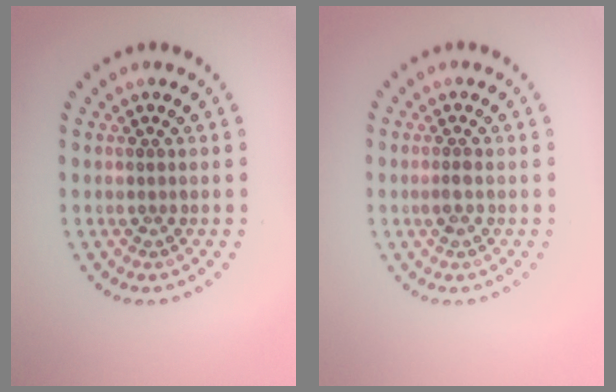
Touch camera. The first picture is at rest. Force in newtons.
{"total": 1.0, "press": 0.9, "slide": 0.4}